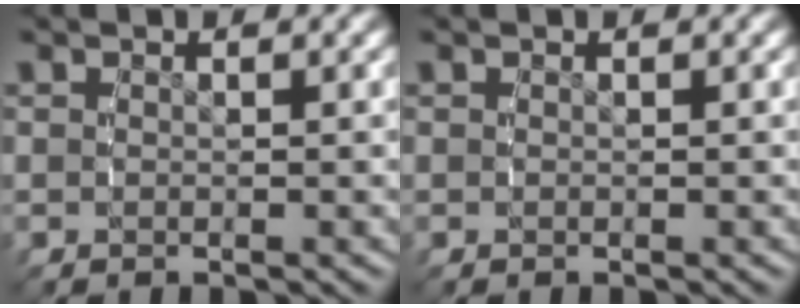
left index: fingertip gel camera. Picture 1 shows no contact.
{"total": 0.0}